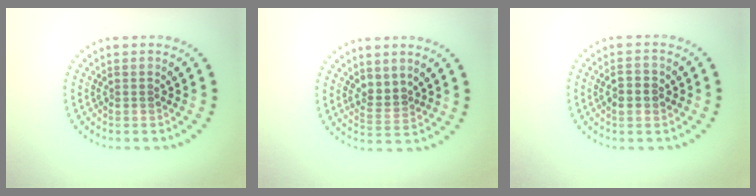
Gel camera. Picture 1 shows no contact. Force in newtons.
{"total": 2.0, "press": 1.8, "slide": 0.9}
{"total": 1.9, "press": 1.9, "slide": 0.1}